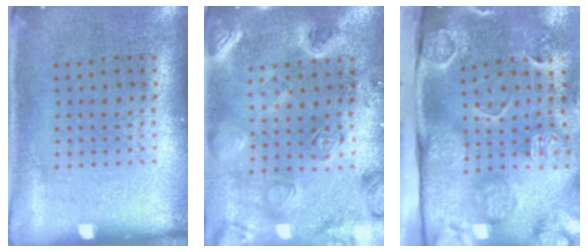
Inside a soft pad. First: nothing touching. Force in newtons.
{"total": 2.2, "press": 2.2, "slide": 0.2}
{"total": 4.6, "press": 3.4, "slide": 3.1}